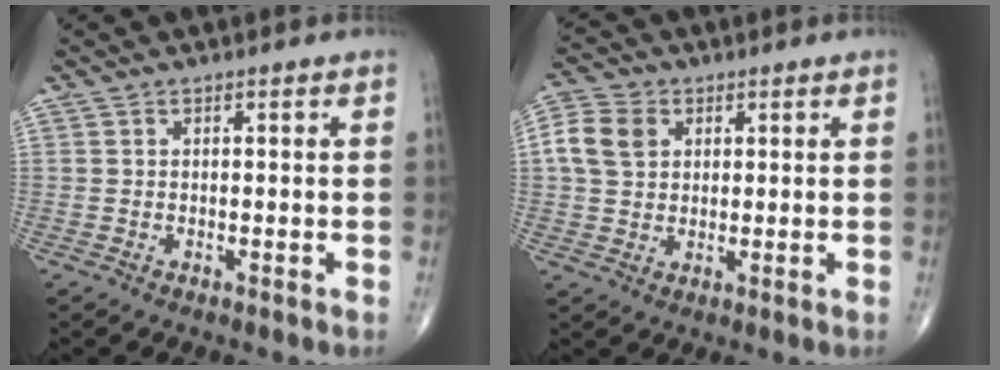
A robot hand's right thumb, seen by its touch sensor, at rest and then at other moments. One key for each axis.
{"total": 8.2, "fx": 1.4, "fy": 7.1, "fz": 3.8, "tx": -0.056, "ty": 0.007, "tz": 0.017}